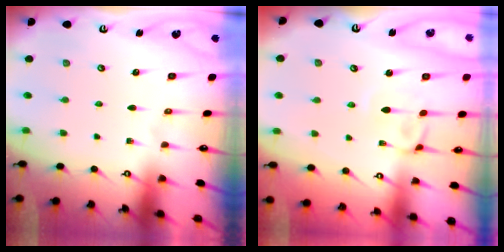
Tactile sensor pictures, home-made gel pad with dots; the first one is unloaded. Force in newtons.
{"total": 3.0, "press": 2.9, "slide": 0.7}